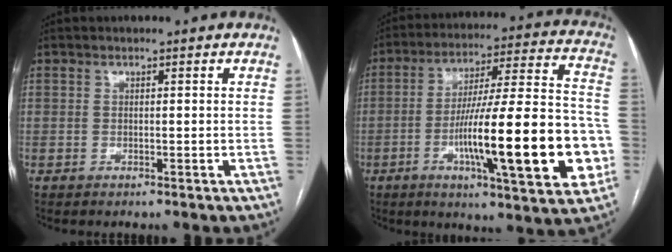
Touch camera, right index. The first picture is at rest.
{"total": 24.0, "force": [-6.4, 2.9, 22.9], "torque": [-0.320, 0.005, -0.091]}